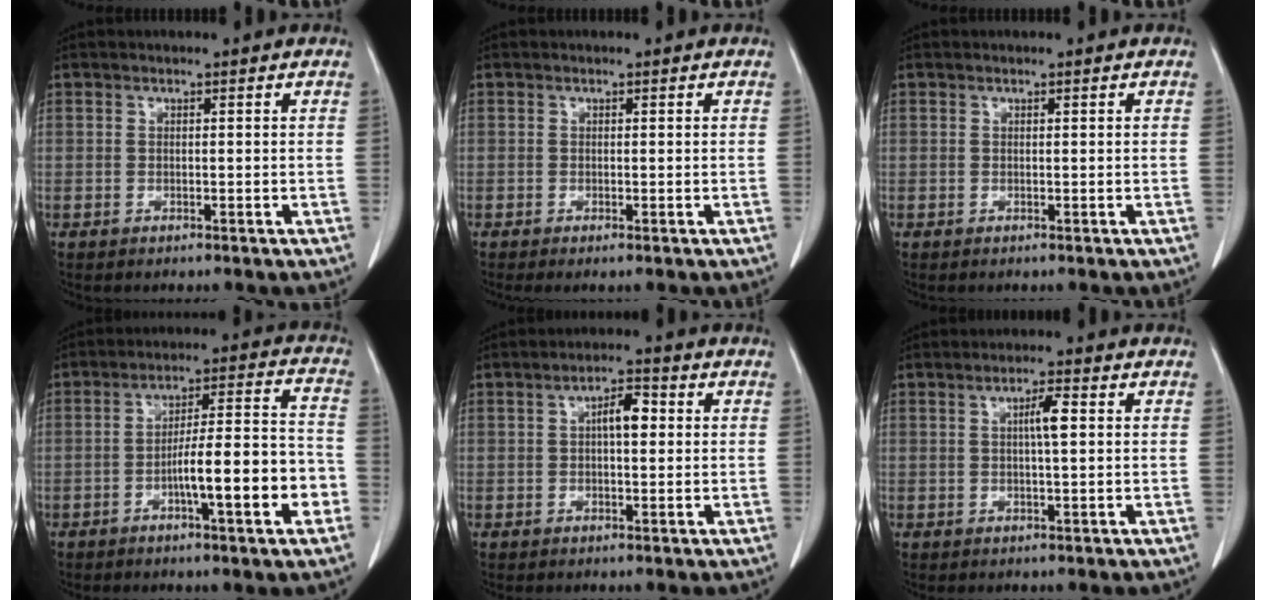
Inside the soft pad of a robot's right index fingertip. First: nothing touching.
{"total": 0.8, "force": [-0.3, 0.0, 0.7], "torque": [-0.014, -0.003, -0.004]}
{"total": 0.0}
{"total": 12.5, "force": [-4.2, 1.3, 11.7], "torque": [-0.177, 0.018, -0.059]}
{"total": 4.2, "force": [0.7, 1.5, 3.9], "torque": [-0.065, 0.012, 0.009]}
{"total": 3.2, "force": [0.6, 0.2, 3.2], "torque": [-0.055, 0.003, 0.009]}